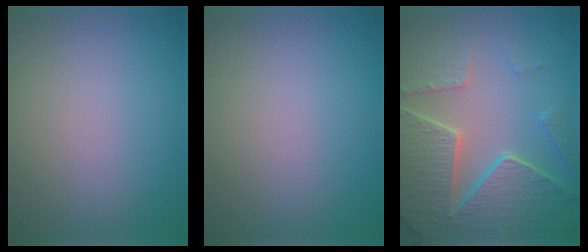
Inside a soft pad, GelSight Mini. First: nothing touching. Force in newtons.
{"total": 0.0}
{"total": 8.1, "press": 6.1, "slide": 5.3}